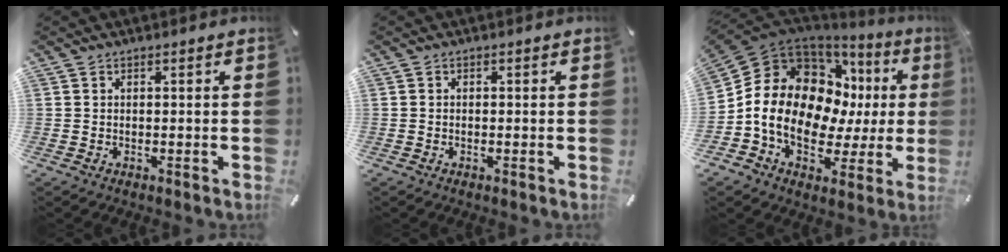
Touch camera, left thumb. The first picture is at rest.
{"total": 0.5, "force": [-0.3, 0.3, 0.3], "torque": [-0.006, 0.000, -0.007]}
{"total": 17.6, "force": [0.8, 14.1, 10.5], "torque": [-0.195, -0.020, 0.021]}